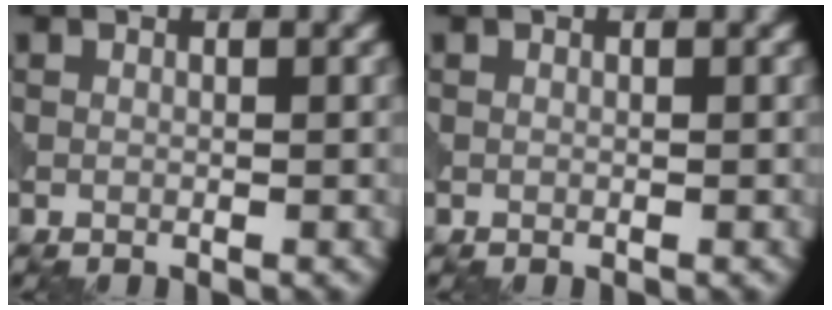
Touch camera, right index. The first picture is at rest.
{"total": 0.0}